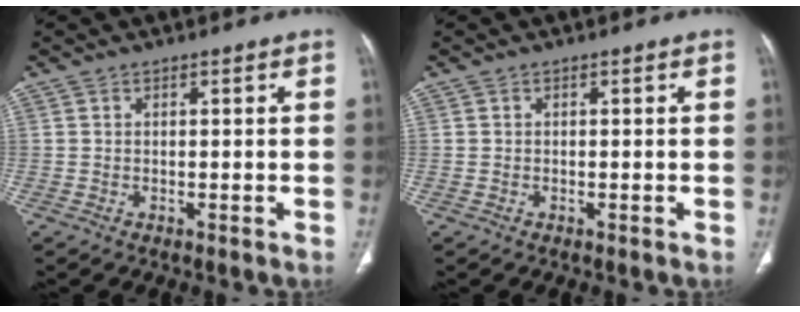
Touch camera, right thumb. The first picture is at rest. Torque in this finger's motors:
{"motor_torque": [0.00, -0.03, -0.49, 0.19, -0.08]}